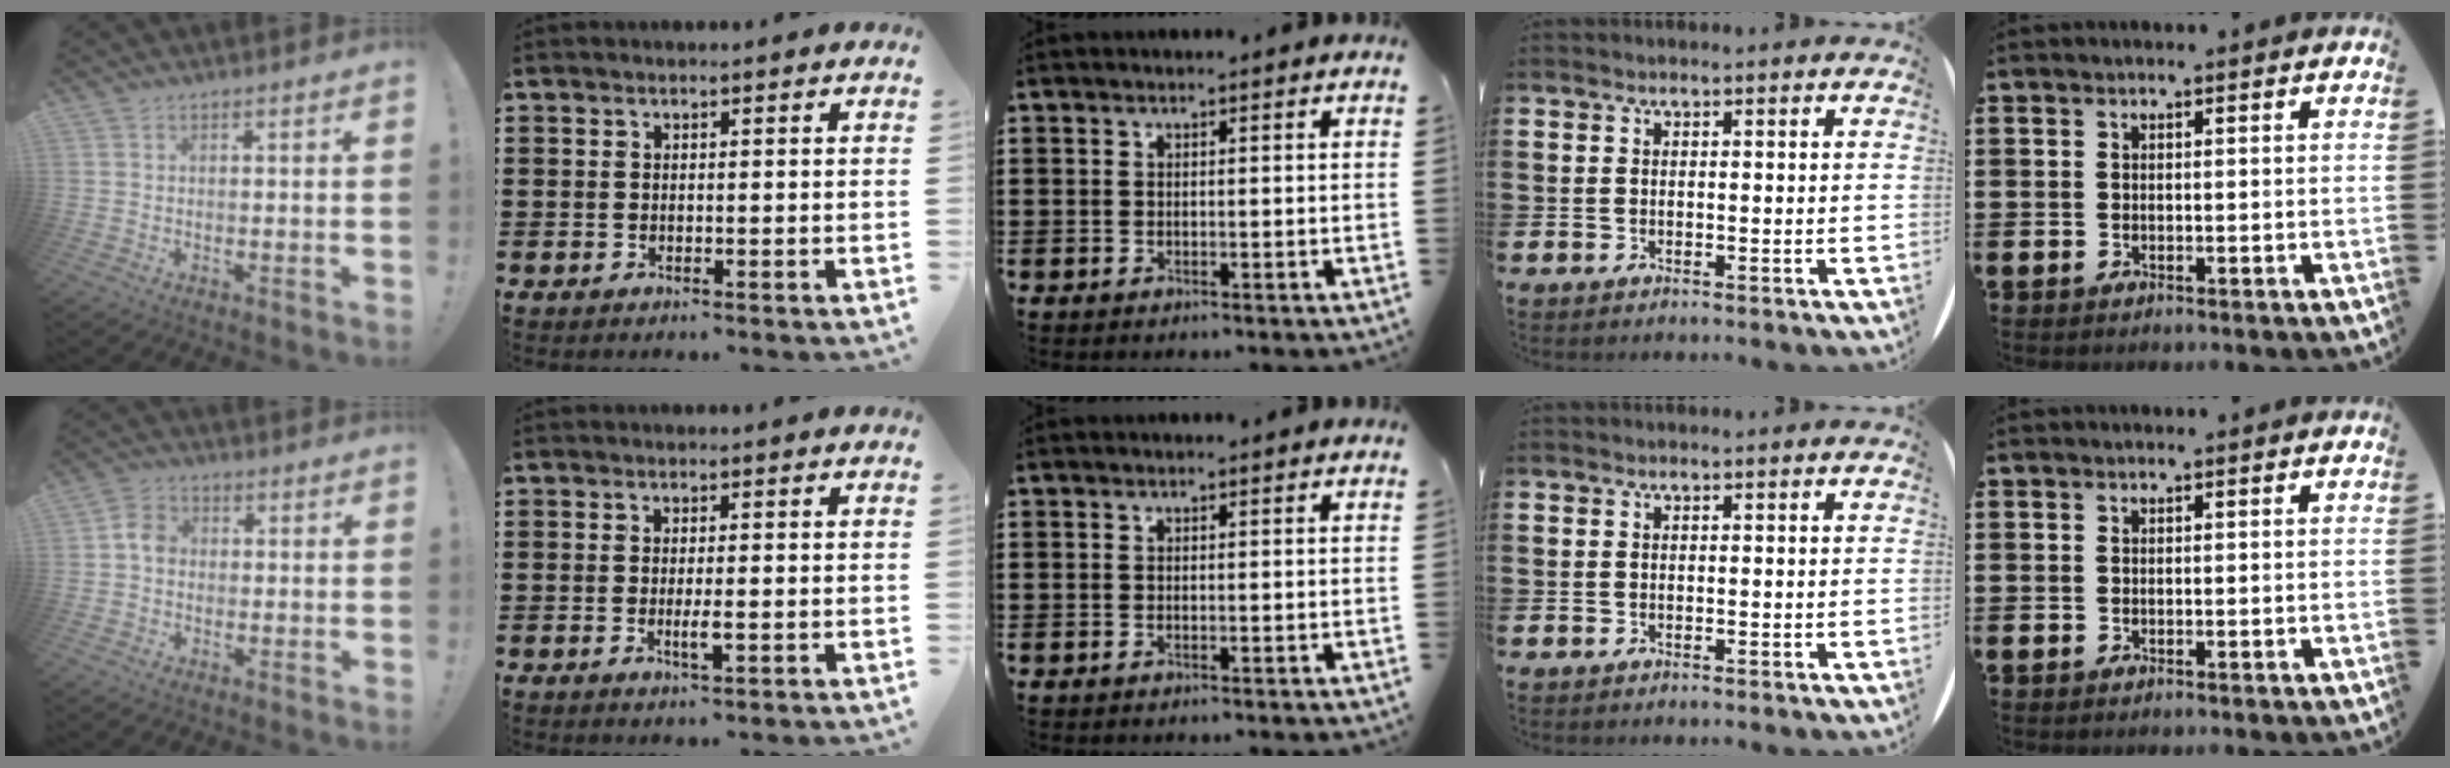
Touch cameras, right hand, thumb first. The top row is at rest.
{"thumb": {"total": 4.6, "force": [-0.7, 3.6, 2.8], "torque": [-0.043, 0.016, -0.011]}, "index": {"total": 2.4, "force": [-0.7, 0.4, 2.3], "torque": [-0.048, -0.005, -0.014]}}